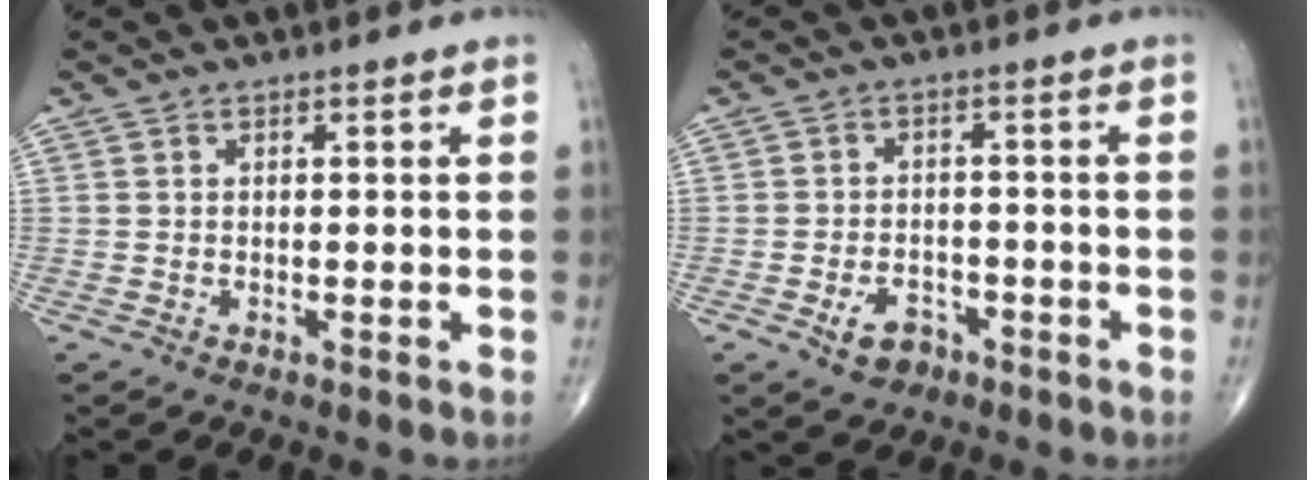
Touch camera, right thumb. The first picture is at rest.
{"total": 4.7, "force": [-2.5, 3.3, 2.3], "torque": [-0.028, 0.018, -0.036]}